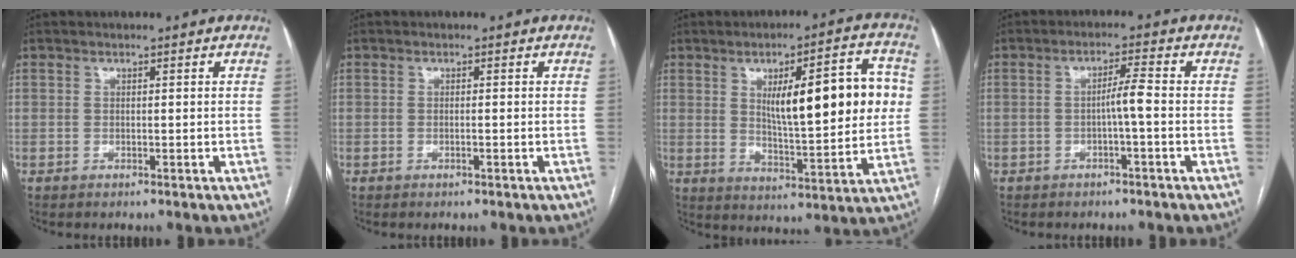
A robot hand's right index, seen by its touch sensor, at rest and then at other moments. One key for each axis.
{"total": 0.0}
{"total": 16.1, "fx": 3.2, "fy": 3.3, "fz": 15.4, "tx": -0.218, "ty": 0.016, "tz": 0.054}
{"total": 3.0, "fx": -0.7, "fy": -0.3, "fz": 2.9, "tx": -0.050, "ty": 0.005, "tz": -0.011}